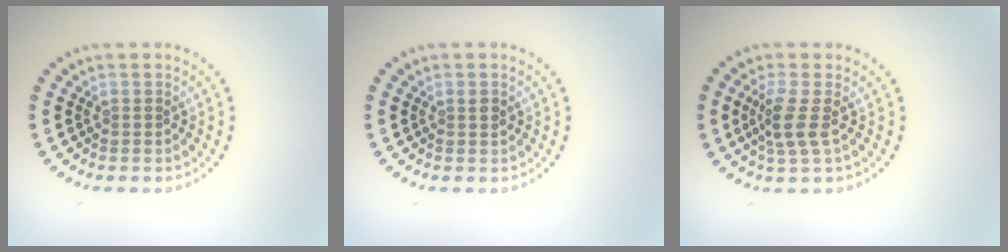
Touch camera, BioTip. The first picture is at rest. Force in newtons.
{"total": 0.8, "press": 0.8, "slide": 0.3}
{"total": 2.7, "press": 2.1, "slide": 1.7}